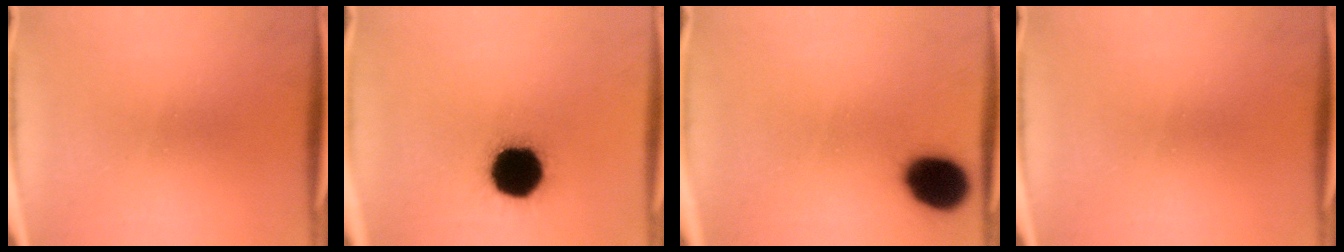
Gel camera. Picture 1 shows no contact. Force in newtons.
{"total": 19.7}
{"total": 13.9}
{"total": 0.0}